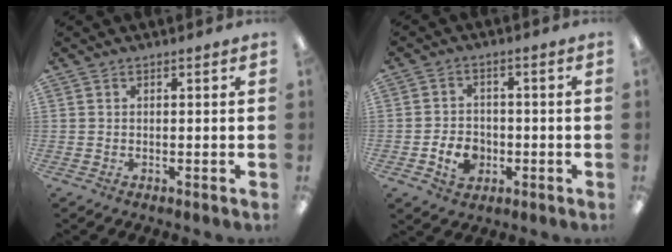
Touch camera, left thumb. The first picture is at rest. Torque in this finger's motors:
{"motor_torque": [-0.60, 0.77, -0.10, 0.15, 0.07]}